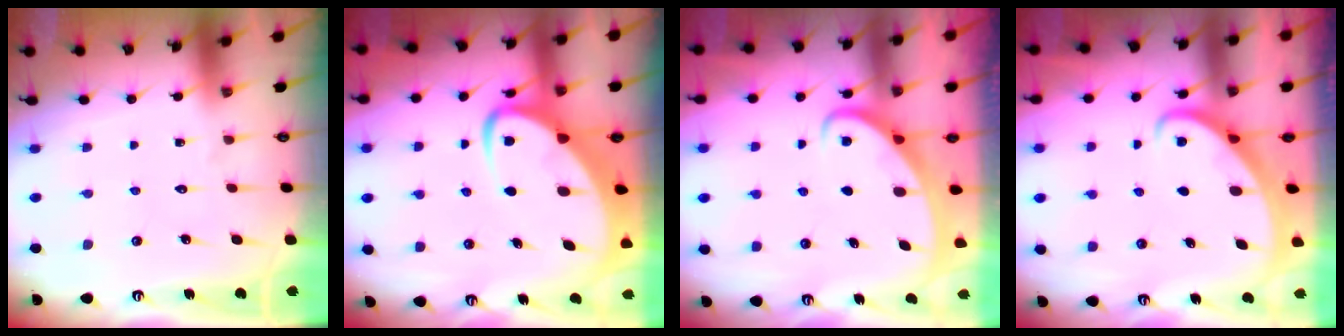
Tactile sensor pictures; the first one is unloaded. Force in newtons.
{"total": 7.3, "press": 7.3, "slide": 0.7}
{"total": 2.5, "press": 2.5, "slide": 0.3}
{"total": 2.1, "press": 2.1, "slide": 0.2}